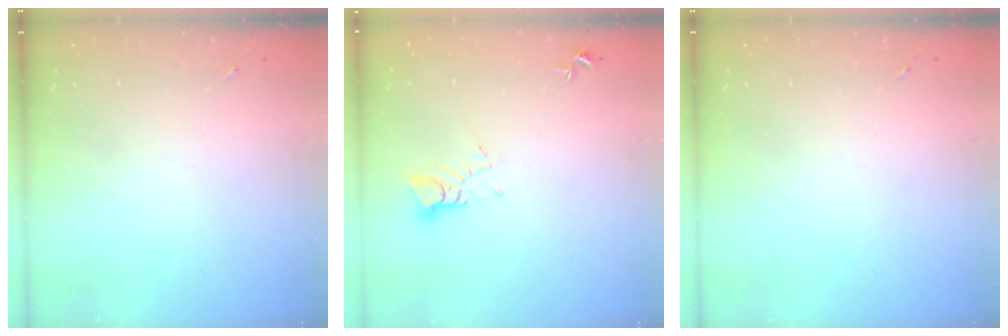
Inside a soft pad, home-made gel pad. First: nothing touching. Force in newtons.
{"total": 3.8, "press": 3.8, "slide": 0.4}
{"total": 0.0}